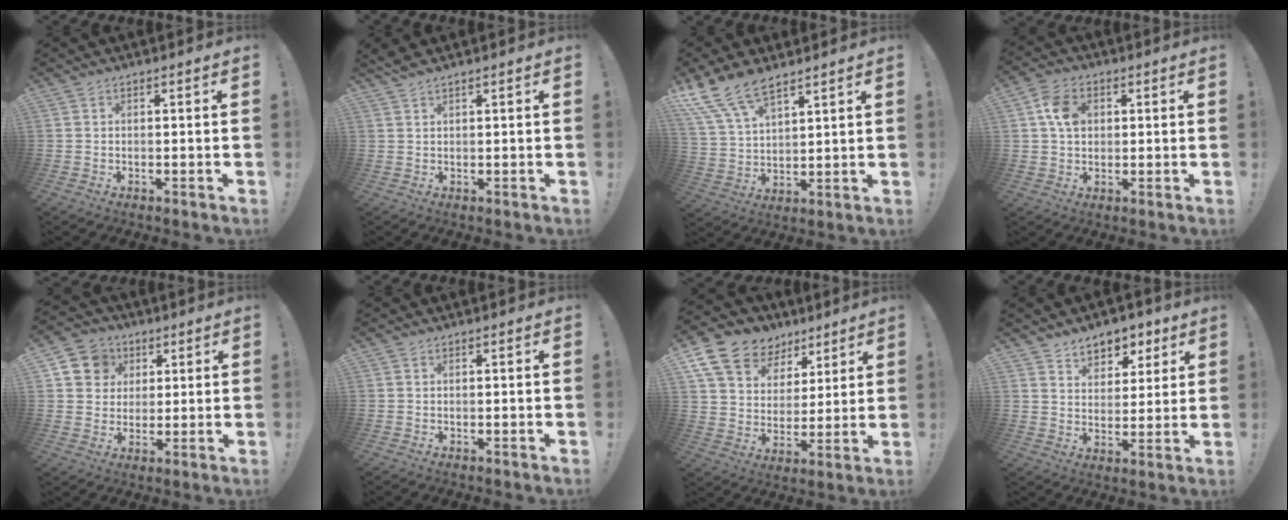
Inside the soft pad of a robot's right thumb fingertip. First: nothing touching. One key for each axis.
{"total": 1.8, "fx": 1.5, "fy": 0.0, "fz": 1.0, "tx": -0.021, "ty": -0.005, "tz": 0.027}
{"total": 11.6, "fx": 9.0, "fy": 4.6, "fz": 5.8, "tx": -0.121, "ty": -0.045, "tz": 0.173}
{"total": 8.0, "fx": 1.9, "fy": 6.0, "fz": 4.9, "tx": -0.075, "ty": 0.010, "tz": 0.039}
{"total": 9.3, "fx": 3.2, "fy": 8.4, "fz": 2.4, "tx": -0.031, "ty": -0.014, "tz": 0.068}
{"total": 0.0}
{"total": 14.5, "fx": 8.7, "fy": 10.2, "fz": 5.5, "tx": -0.091, "ty": -0.052, "tz": 0.170}
{"total": 7.8, "fx": 5.5, "fy": 5.3, "fz": 1.4, "tx": -0.008, "ty": -0.044, "tz": 0.104}